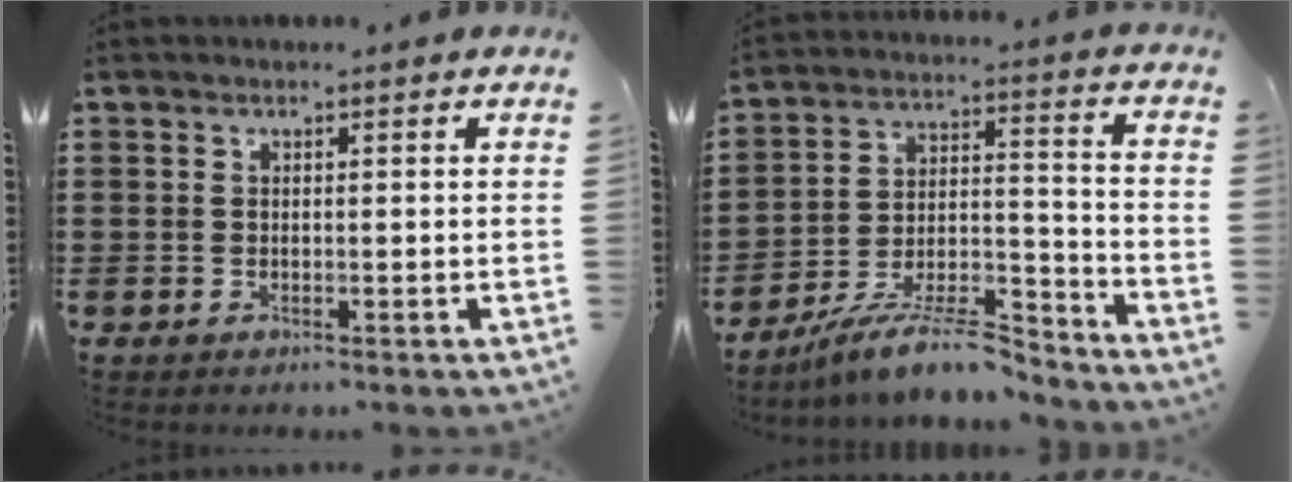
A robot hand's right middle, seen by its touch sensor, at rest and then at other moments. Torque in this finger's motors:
{"motor_torque": [2.02, 0.12, 0.18, 0.01]}